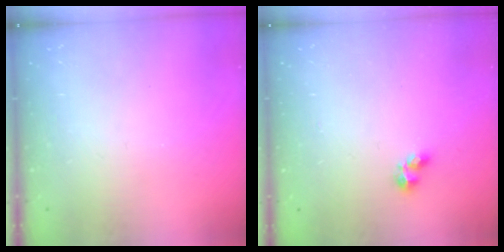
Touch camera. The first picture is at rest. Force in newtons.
{"total": 1.8, "press": 1.7, "slide": 0.5}